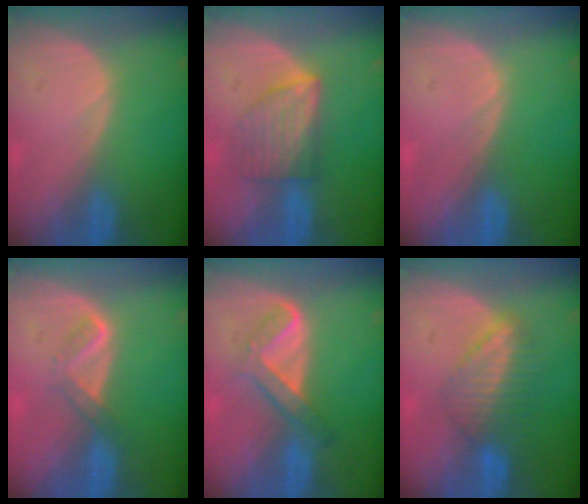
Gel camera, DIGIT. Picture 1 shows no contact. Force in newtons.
{"total": 6.0, "press": 6.0, "slide": 0.7}
{"total": 0.0}
{"total": 2.8, "press": 2.7, "slide": 0.7}
{"total": 5.1, "press": 4.9, "slide": 1.2}
{"total": 6.5, "press": 5.9, "slide": 2.7}